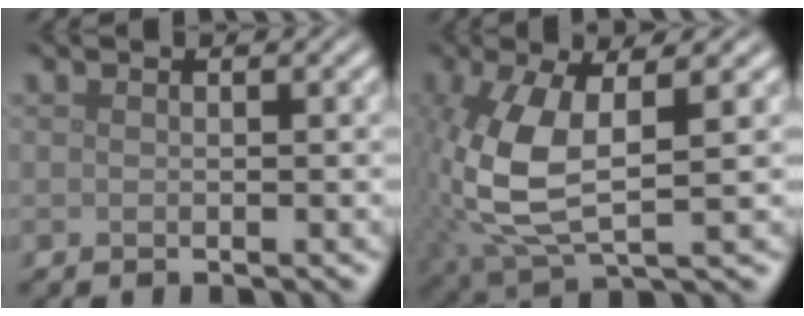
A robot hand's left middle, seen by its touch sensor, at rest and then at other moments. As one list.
[{"total": 8.2, "force": [0.4, 3.3, 7.5], "torque": [-0.184, 0.002, 0.010]}]